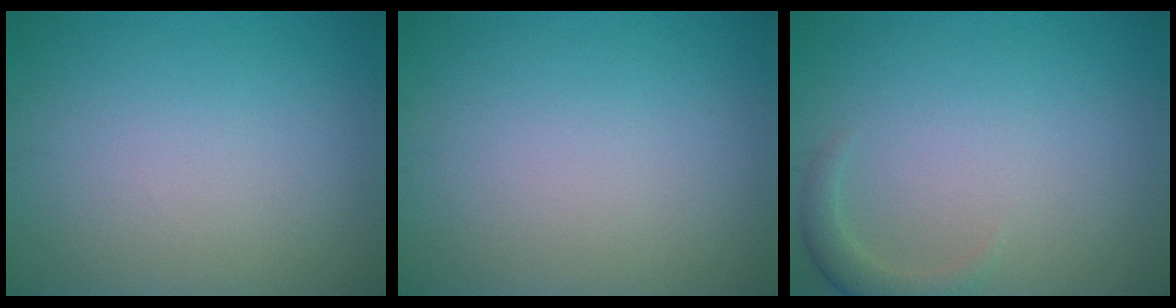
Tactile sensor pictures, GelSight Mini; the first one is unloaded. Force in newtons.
{"total": 0.0}
{"total": 1.8, "press": 1.8, "slide": 0.3}